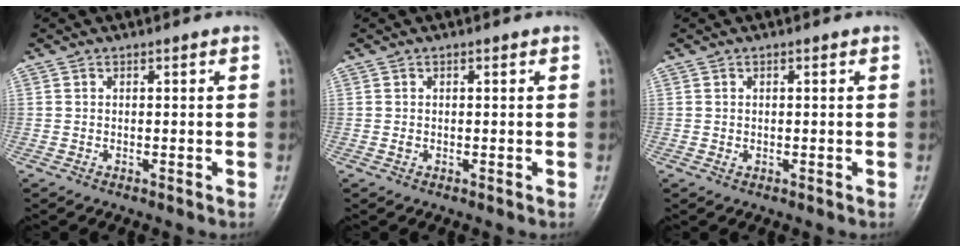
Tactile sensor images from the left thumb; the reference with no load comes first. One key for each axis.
{"total": 0.8, "fx": 0.1, "fy": 0.6, "fz": 0.5, "tx": -0.007, "ty": 0.000, "tz": 0.003}
{"total": 0.8, "fx": 0.1, "fy": 0.6, "fz": 0.5, "tx": -0.006, "ty": -0.001, "tz": 0.004}